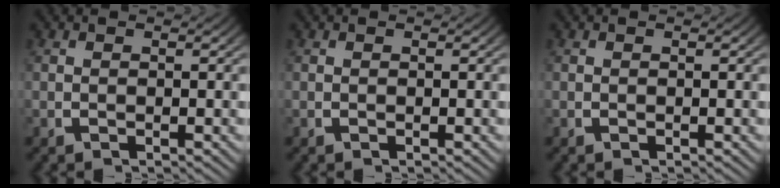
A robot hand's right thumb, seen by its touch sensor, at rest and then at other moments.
{"total": 0.0}
{"total": 0.0}